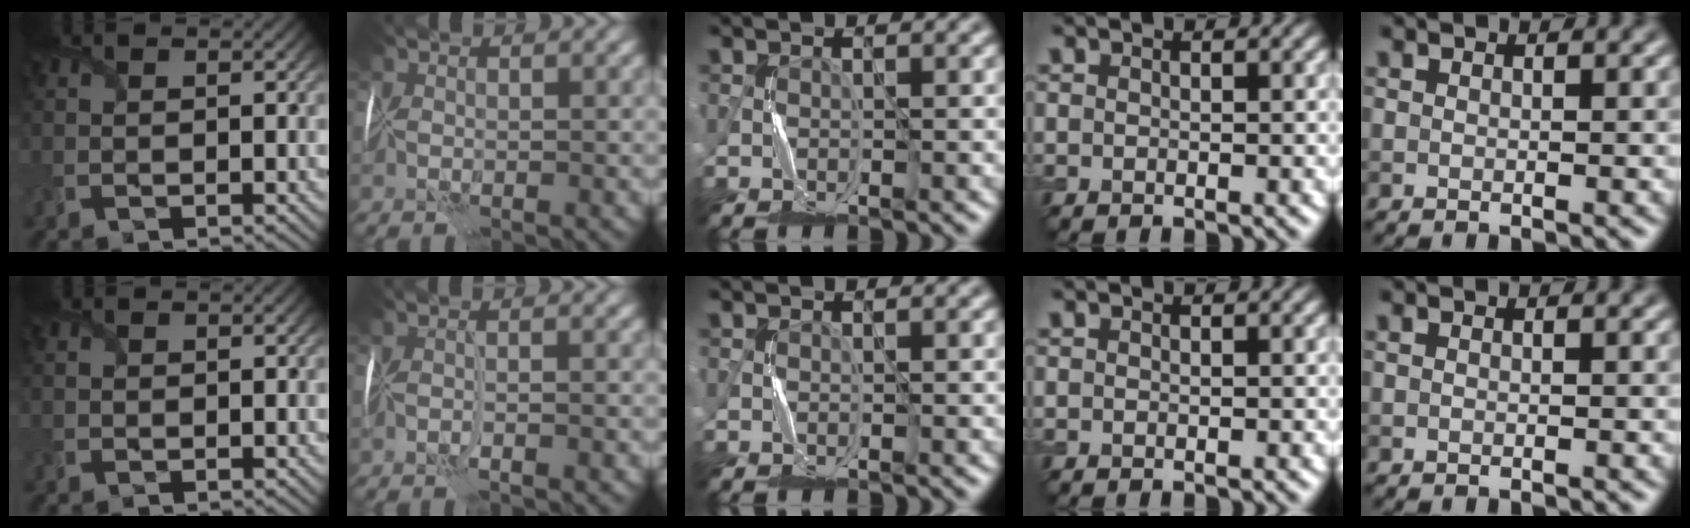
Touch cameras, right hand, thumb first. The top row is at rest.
{"index": {"total": 1.5, "force": [-0.9, -1.2, -0.2], "torque": [0.005, -0.002, -0.019]}}